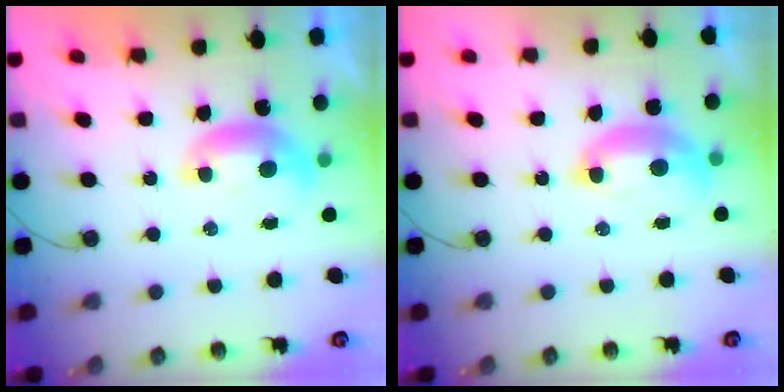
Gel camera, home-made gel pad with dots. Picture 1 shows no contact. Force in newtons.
{"total": 2.6, "press": 2.5, "slide": 0.5}